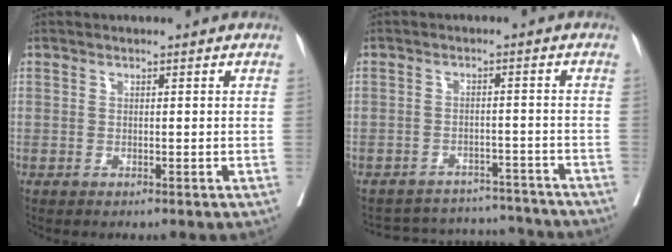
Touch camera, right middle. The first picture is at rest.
{"total": 10.7, "force": [-10.3, 2.8, 0.2], "torque": [0.001, 0.027, -0.130]}